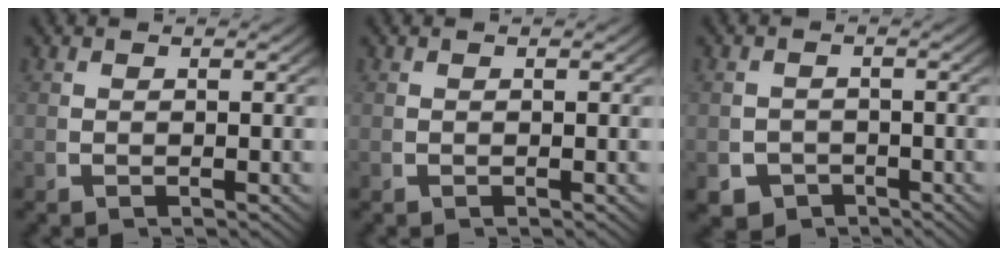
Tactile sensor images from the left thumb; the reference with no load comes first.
{"total": 0.0}
{"total": 4.7, "force": [-3.2, 3.3, 1.2], "torque": [-0.018, -0.029, -0.045]}